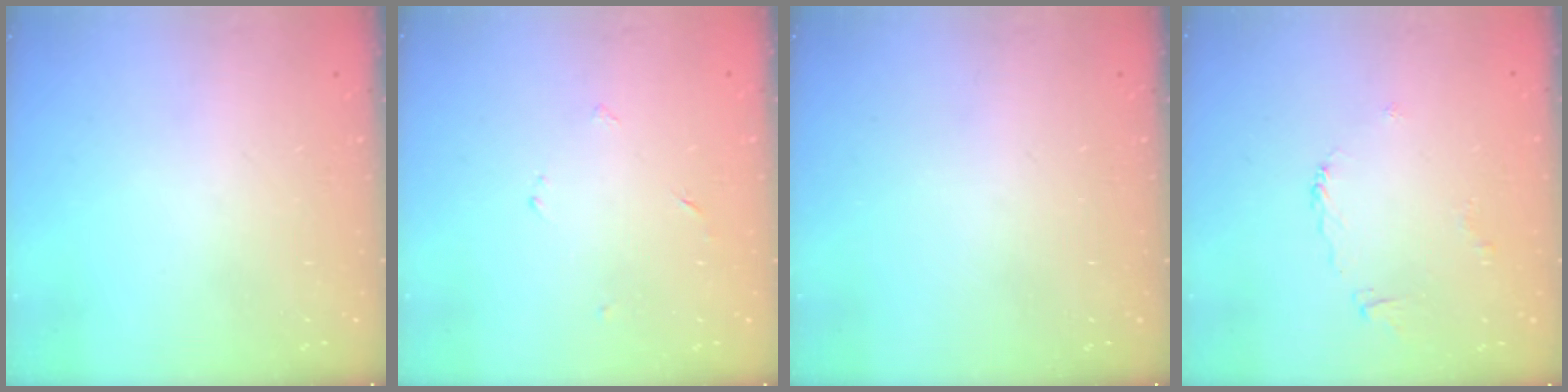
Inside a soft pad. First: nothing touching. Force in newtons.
{"total": 2.7, "press": 2.7, "slide": 0.3}
{"total": 0.0}
{"total": 3.1, "press": 3.0, "slide": 0.7}